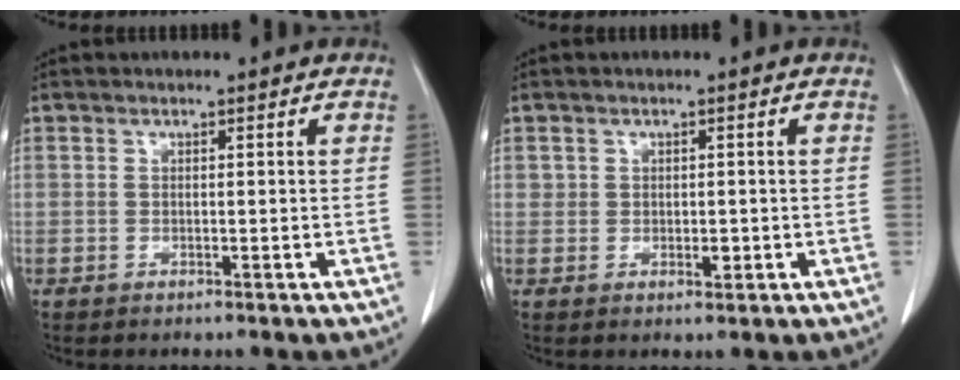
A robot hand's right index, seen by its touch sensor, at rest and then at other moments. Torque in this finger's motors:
{"motor_torque": [-0.03, 0.02, 0.09, 0.02]}